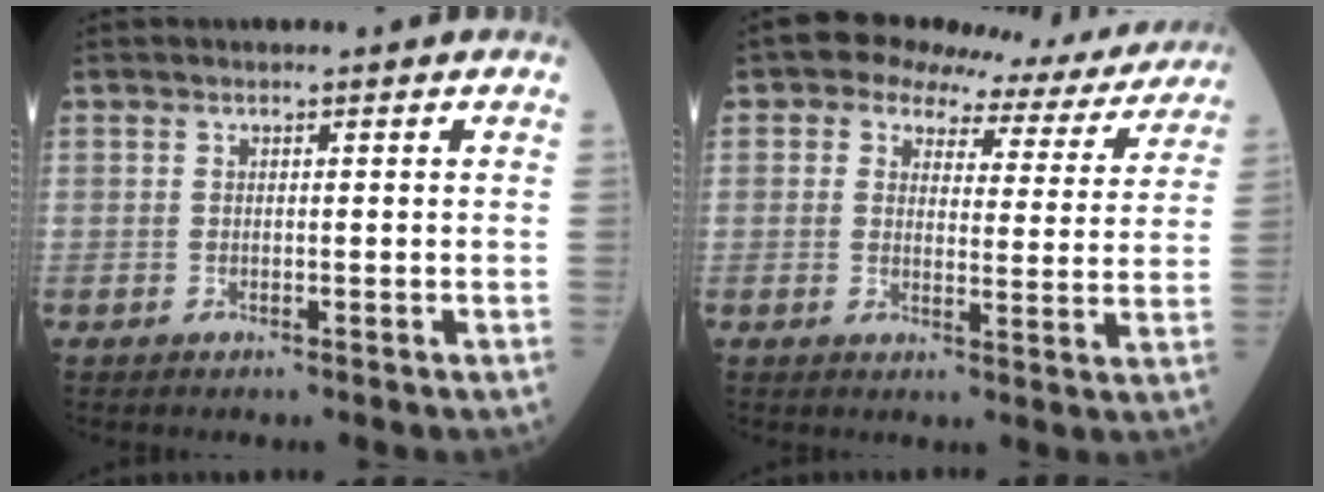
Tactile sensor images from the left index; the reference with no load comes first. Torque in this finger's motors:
{"motor_torque": [1.09, -1.04, -0.06, 0.01]}